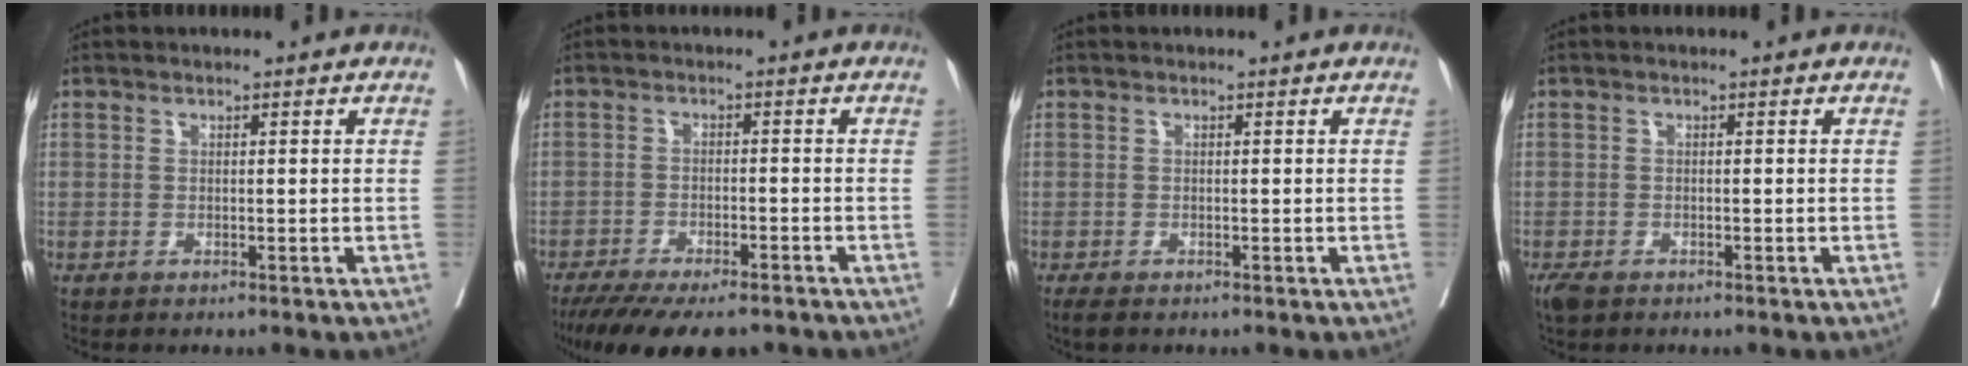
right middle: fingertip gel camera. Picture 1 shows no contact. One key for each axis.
{"total": 13.3, "fx": -10.7, "fy": 4.4, "fz": 6.7, "tx": -0.118, "ty": -0.018, "tz": -0.157}
{"total": 1.9, "fx": -1.4, "fy": 0.6, "fz": 1.0, "tx": -0.021, "ty": -0.006, "tz": -0.020}
{"total": 2.5, "fx": -1.8, "fy": 1.1, "fz": 1.3, "tx": -0.032, "ty": -0.009, "tz": -0.031}